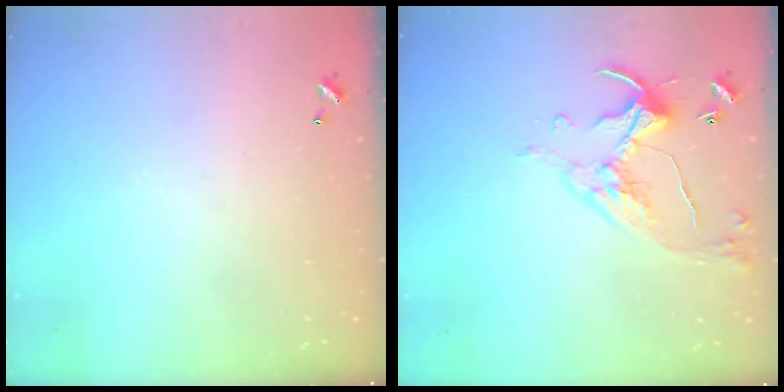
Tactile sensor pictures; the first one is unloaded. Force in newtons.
{"total": 7.0, "press": 6.9, "slide": 0.8}